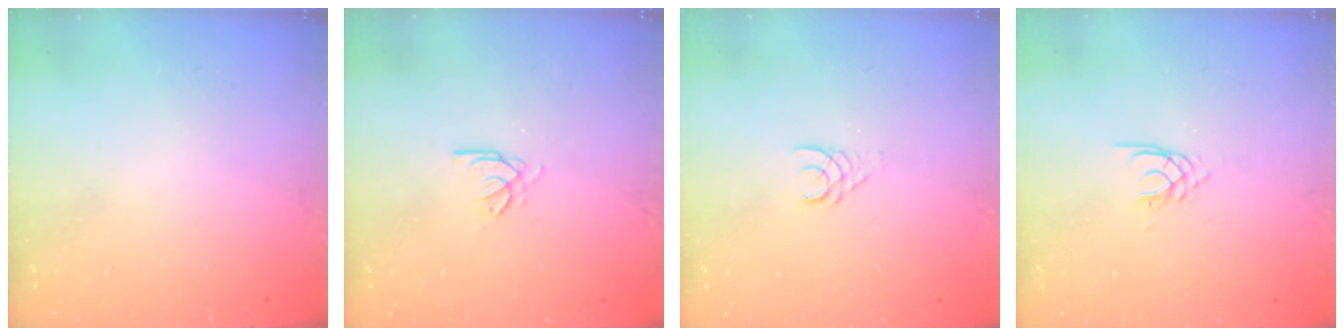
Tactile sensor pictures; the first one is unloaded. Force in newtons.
{"total": 2.7, "press": 2.7, "slide": 0.4}
{"total": 2.4, "press": 2.4, "slide": 0.2}
{"total": 1.9, "press": 1.9, "slide": 0.2}